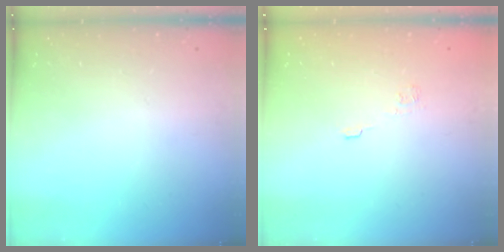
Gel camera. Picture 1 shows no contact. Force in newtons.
{"total": 6.5, "press": 6.4, "slide": 1.1}